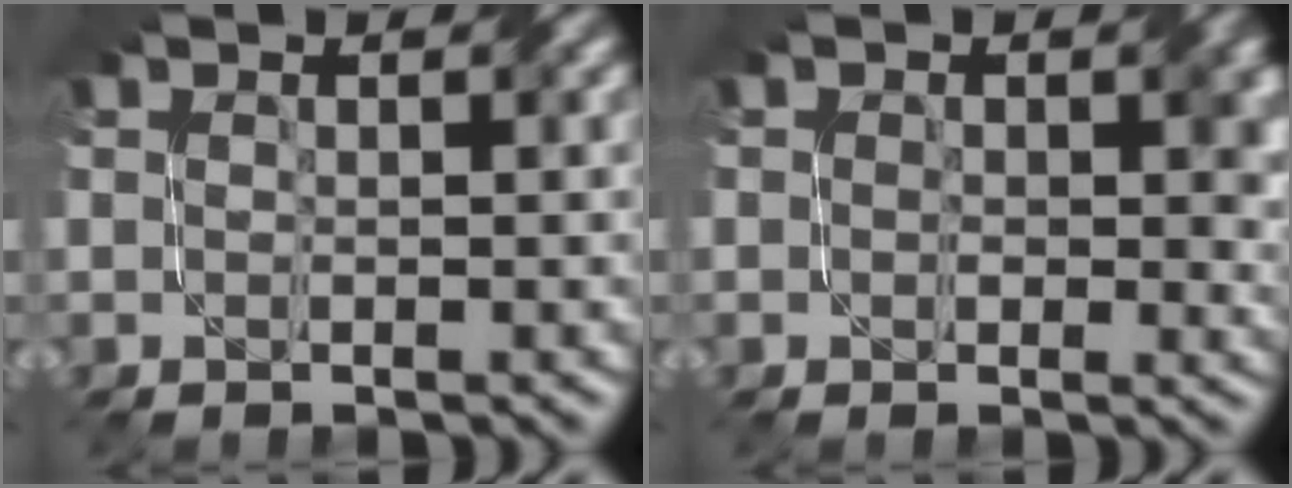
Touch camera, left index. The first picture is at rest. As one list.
[{"total": 3.5, "force": [0.5, 2.4, 2.5], "torque": [-0.029, -0.003, 0.003]}]